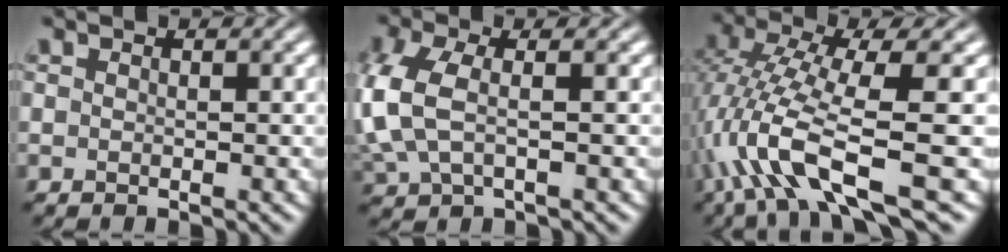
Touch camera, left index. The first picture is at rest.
{"total": 5.5, "force": [0.1, 2.9, 4.7], "torque": [-0.131, 0.003, -0.001]}
{"total": 9.8, "force": [-3.3, 2.4, 8.9], "torque": [-0.182, 0.002, -0.064]}